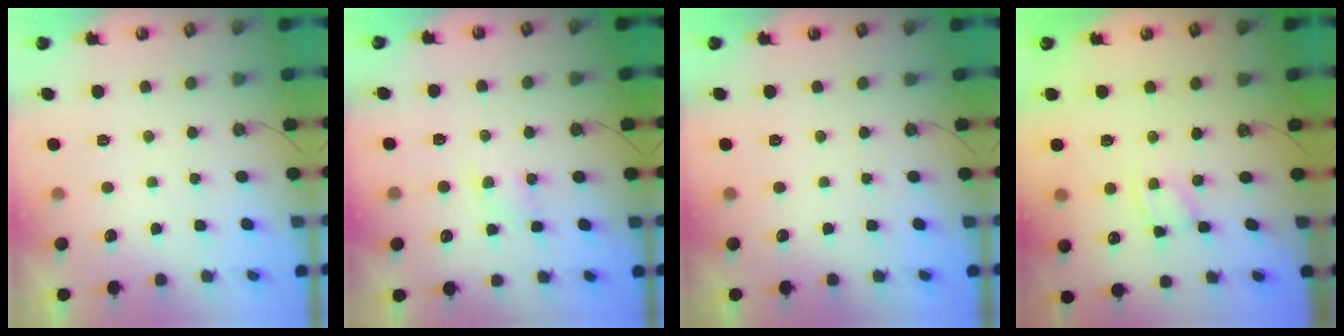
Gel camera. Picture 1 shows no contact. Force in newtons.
{"total": 5.5, "press": 5.4, "slide": 0.8}
{"total": 0.0}
{"total": 2.5, "press": 2.5, "slide": 0.1}